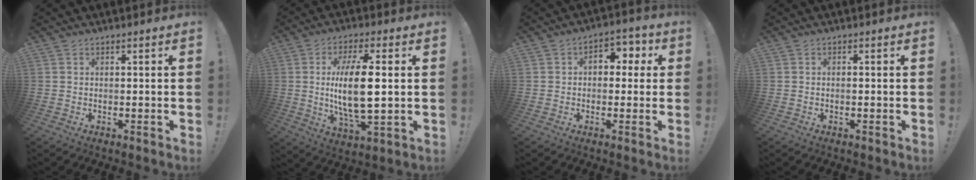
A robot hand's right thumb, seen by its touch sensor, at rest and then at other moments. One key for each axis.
{"total": 15.1, "fx": 1.0, "fy": 5.2, "fz": 14.2, "tx": -0.288, "ty": -0.012, "tz": 0.005}
{"total": 6.4, "fx": 1.0, "fy": 4.7, "fz": 4.2, "tx": -0.050, "ty": 0.001, "tz": 0.014}
{"total": 0.6, "fx": -0.5, "fy": -0.1, "fz": 0.3, "tx": -0.012, "ty": 0.003, "tz": -0.007}